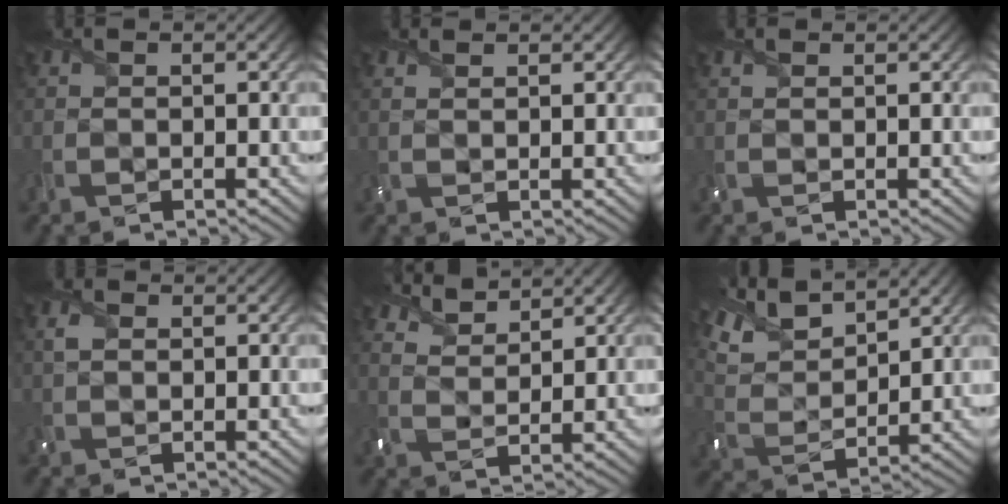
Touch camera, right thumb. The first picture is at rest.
{"total": 1.1, "force": [1.0, 0.3, 0.4], "torque": [-0.016, -0.001, 0.021]}
{"total": 0.9, "force": [0.7, 0.4, 0.3], "torque": [-0.014, 0.004, 0.015]}
{"total": 1.8, "force": [0.7, 1.2, 1.1], "torque": [-0.033, 0.005, 0.013]}
{"total": 4.7, "force": [4.1, 1.4, 1.6], "torque": [-0.047, 0.003, 0.091]}
{"total": 9.8, "force": [7.8, 3.3, 5.0], "torque": [-0.142, 0.019, 0.150]}